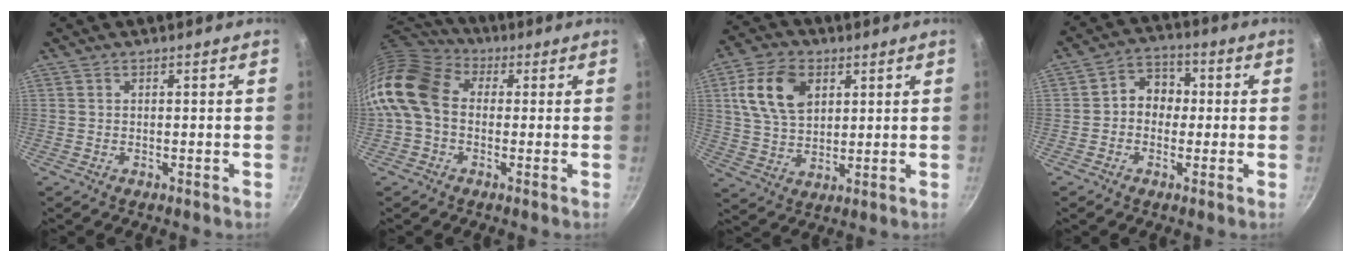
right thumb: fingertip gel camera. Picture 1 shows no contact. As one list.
[{"total": 13.8, "force": [0.4, 10.5, 9.1], "torque": [-0.161, 0.027, -0.013]}, {"total": 12.6, "force": [4.2, 8.3, 8.5], "torque": [-0.139, -0.003, 0.078]}, {"total": 7.0, "force": [0.0, 5.9, 3.9], "torque": [-0.021, 0.018, -0.014]}]